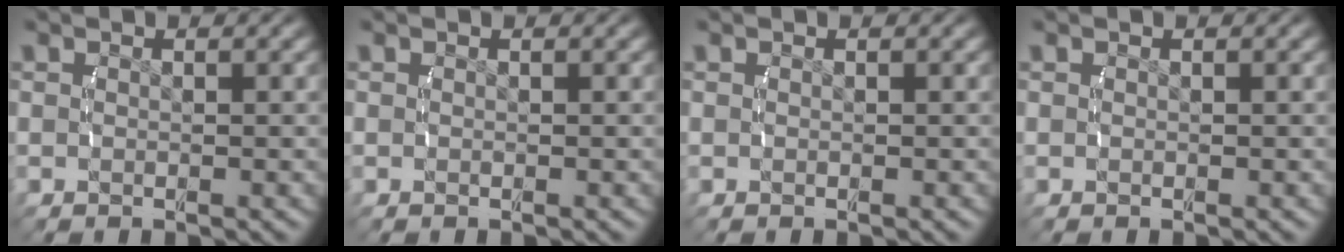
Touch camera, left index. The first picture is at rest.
{"total": 0.0}
{"total": 0.0}
{"total": 0.0}